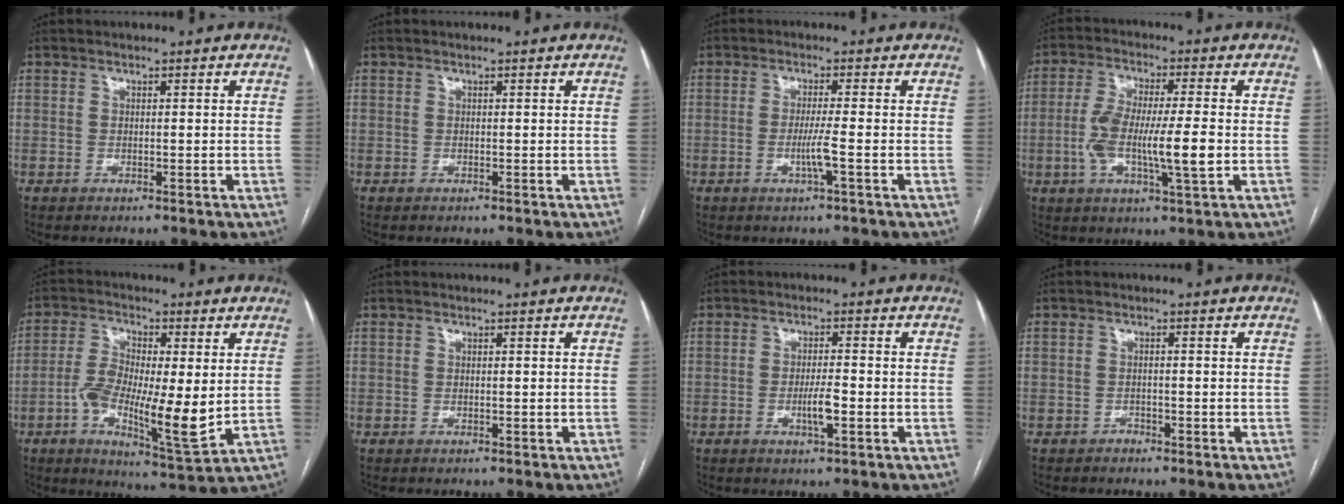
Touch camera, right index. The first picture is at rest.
{"total": 0.0}
{"total": 3.4, "force": [-1.0, -0.6, 3.2], "torque": [-0.062, -0.005, -0.021]}
{"total": 10.9, "force": [-1.7, 1.3, 10.7], "torque": [-0.205, 0.003, -0.033]}
{"total": 12.6, "force": [-1.3, 3.0, 12.1], "torque": [-0.222, -0.011, -0.023]}
{"total": 0.0}
{"total": 3.7, "force": [-1.2, 0.4, 3.5], "torque": [-0.066, -0.003, -0.020]}
{"total": 0.8, "force": [-0.7, 0.5, 0.0], "torque": [0.002, 0.002, -0.015]}